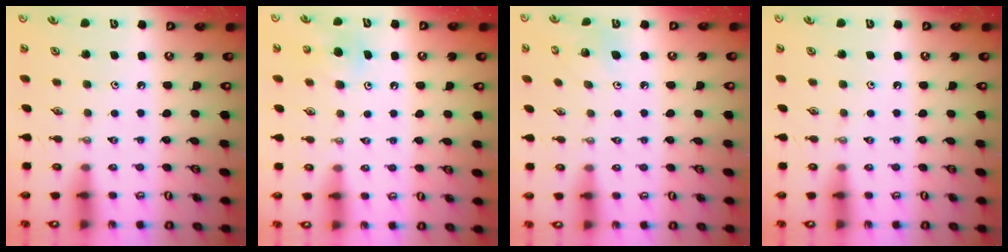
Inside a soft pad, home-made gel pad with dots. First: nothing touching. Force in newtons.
{"total": 6.7, "press": 6.7, "slide": 1.0}
{"total": 5.1, "press": 4.8, "slide": 1.7}
{"total": 0.0}